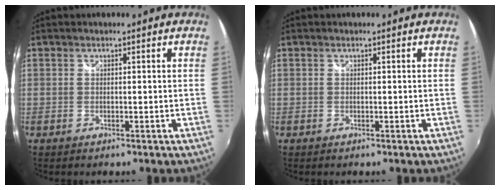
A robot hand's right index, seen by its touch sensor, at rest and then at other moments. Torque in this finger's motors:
{"motor_torque": [-0.05, -0.05, 0.01, 0.01]}